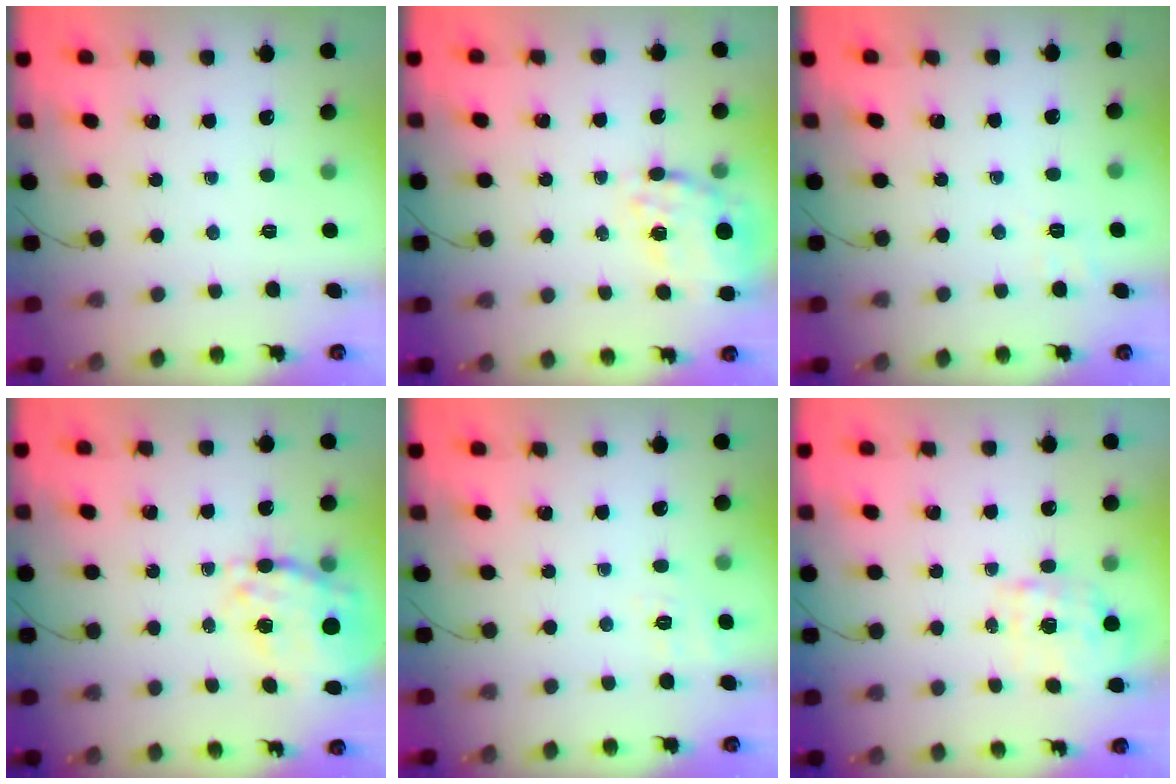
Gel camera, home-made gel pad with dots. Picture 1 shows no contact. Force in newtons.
{"total": 15.8, "press": 15.5, "slide": 2.7}
{"total": 2.9, "press": 2.2, "slide": 1.9}
{"total": 12.4, "press": 11.7, "slide": 4.2}
{"total": 1.7, "press": 0.0, "slide": 1.7}
{"total": 1.9, "press": 1.8, "slide": 0.5}